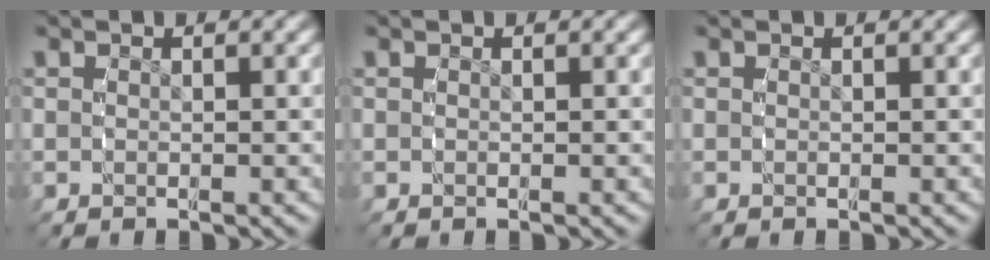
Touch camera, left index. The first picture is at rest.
{"total": 0.0}
{"total": 0.0}